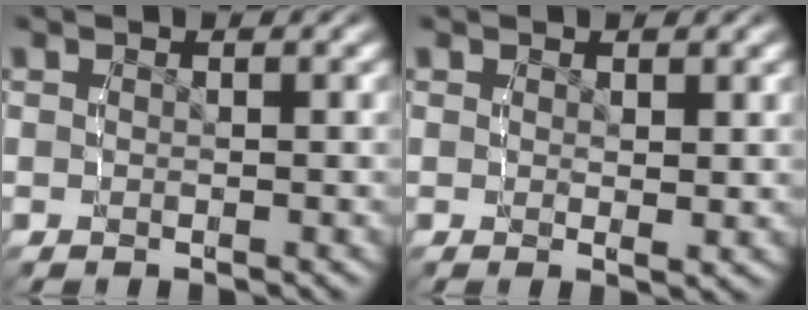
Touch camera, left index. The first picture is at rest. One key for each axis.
{"total": 1.0, "fx": 0.8, "fy": -0.1, "fz": 0.6, "tx": -0.001, "ty": -0.006, "tz": 0.014}